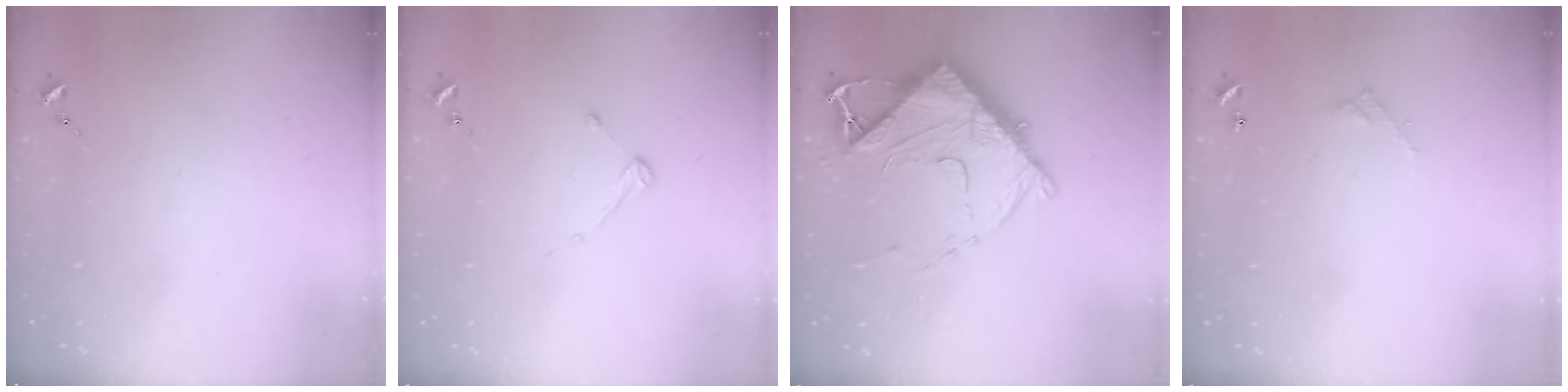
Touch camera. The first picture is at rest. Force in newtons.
{"total": 2.7, "press": 2.7, "slide": 0.3}
{"total": 13.6, "press": 13.6, "slide": 0.8}
{"total": 3.8, "press": 3.8, "slide": 0.2}